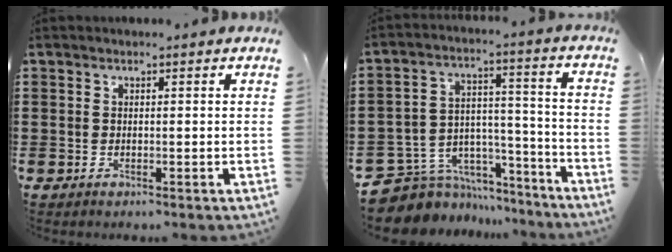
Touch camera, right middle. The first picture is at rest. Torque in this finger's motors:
{"motor_torque": [2.14, 0.00, 0.08, 0.00]}